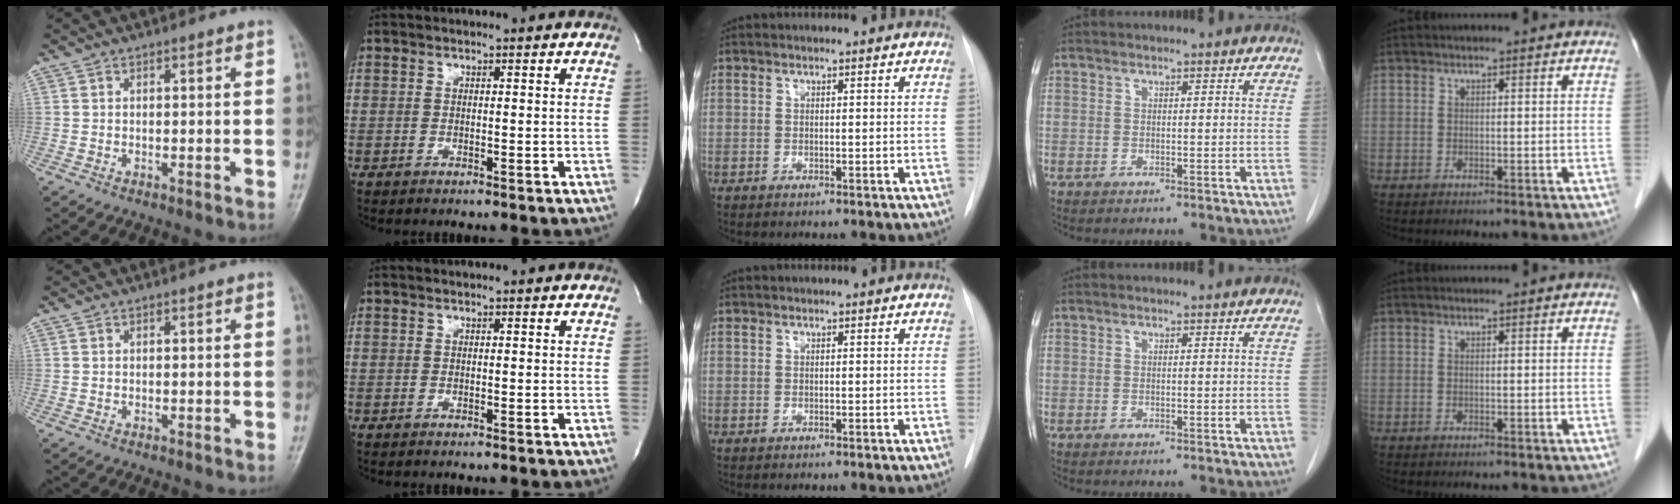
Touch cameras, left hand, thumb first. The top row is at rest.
{}